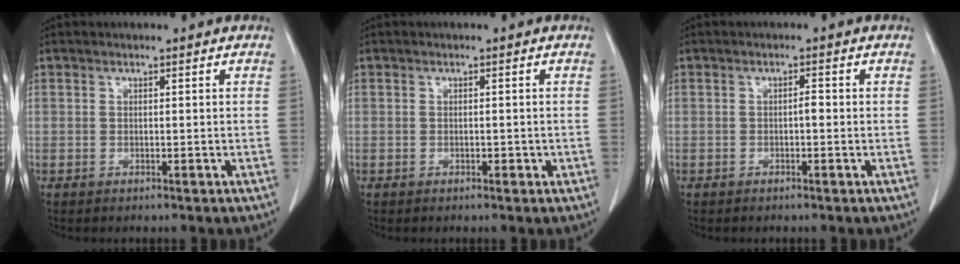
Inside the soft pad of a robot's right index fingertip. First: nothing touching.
{"total": 0.8, "force": [-0.3, 0.5, 0.5], "torque": [-0.004, 0.003, -0.001]}
{"total": 1.0, "force": [-0.2, 0.3, 0.9], "torque": [-0.013, 0.004, -0.004]}